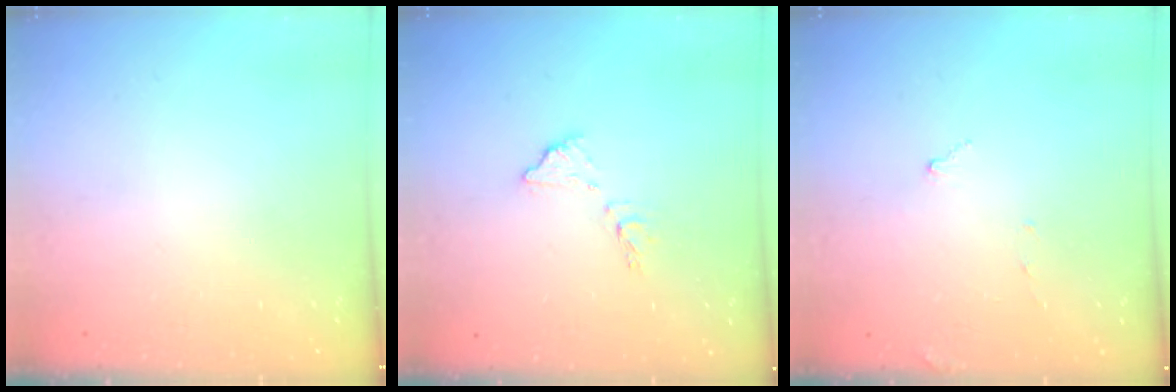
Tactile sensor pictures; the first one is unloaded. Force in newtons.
{"total": 8.5, "press": 8.5, "slide": 0.3}
{"total": 7.6, "press": 7.6, "slide": 0.4}